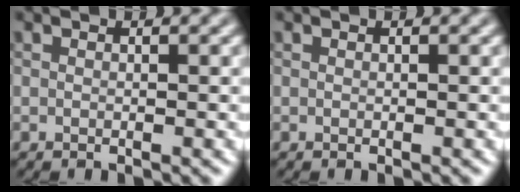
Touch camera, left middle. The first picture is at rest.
{"total": 0.0}